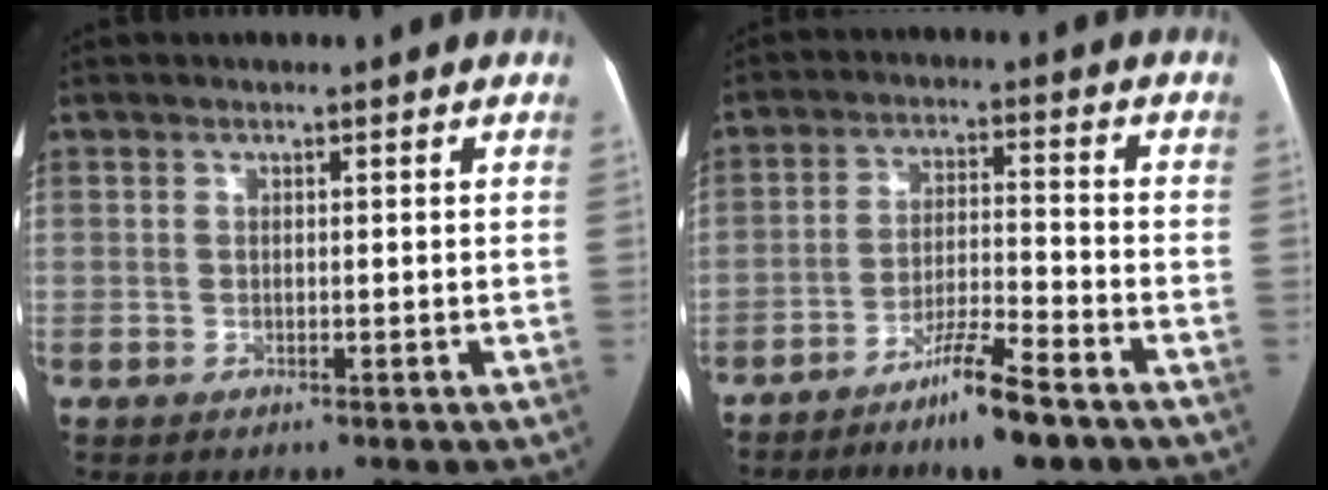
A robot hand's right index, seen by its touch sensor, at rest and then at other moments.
{"total": 8.8, "force": [-6.3, 0.3, 6.1], "torque": [-0.111, -0.017, -0.114]}